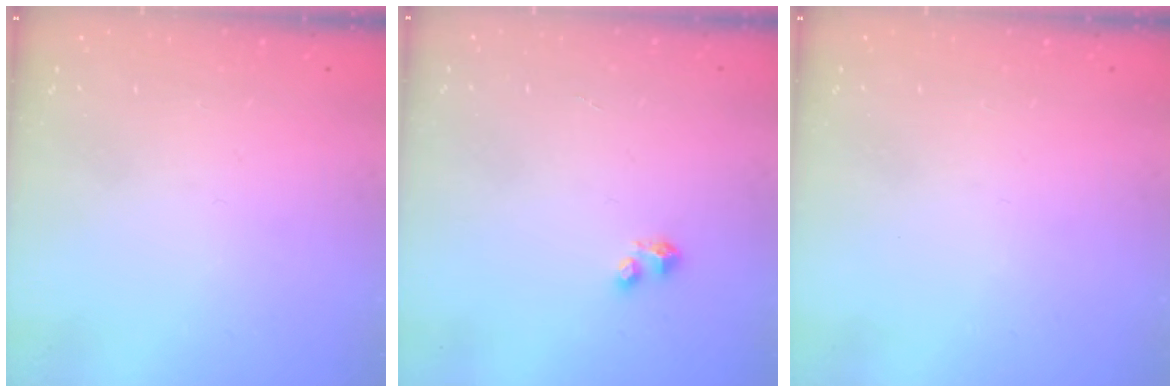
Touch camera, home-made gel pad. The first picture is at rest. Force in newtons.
{"total": 2.8, "press": 2.8, "slide": 0.4}
{"total": 0.0}